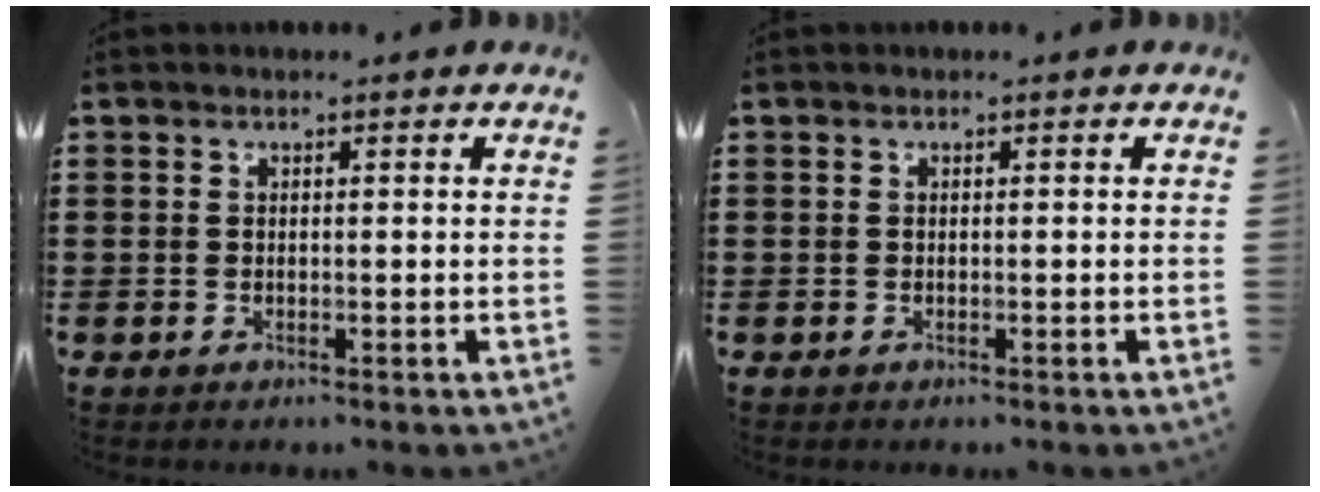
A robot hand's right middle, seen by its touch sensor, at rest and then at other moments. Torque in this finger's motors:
{"motor_torque": [-0.21, -0.12, 0.00, 0.00]}